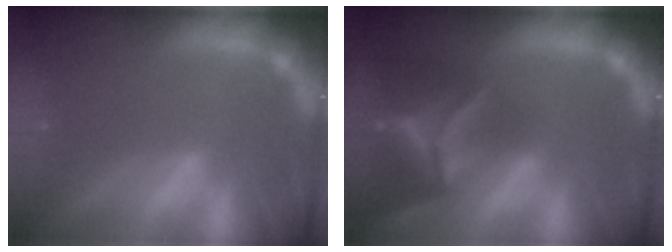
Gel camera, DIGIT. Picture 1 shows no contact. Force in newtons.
{"total": 9.9}